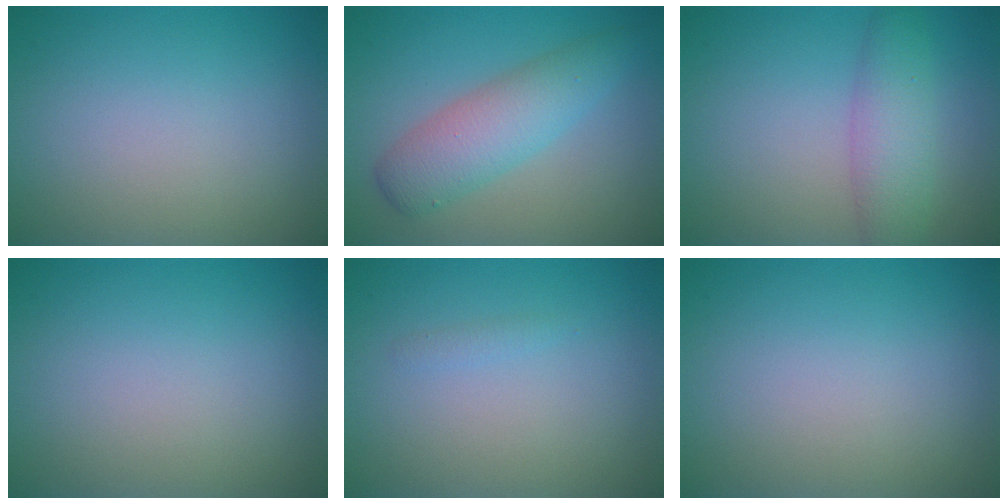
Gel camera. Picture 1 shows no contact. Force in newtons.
{"total": 4.7, "press": 4.7, "slide": 0.2}
{"total": 4.0, "press": 4.0, "slide": 0.0}
{"total": 0.0}
{"total": 0.6, "press": 0.6, "slide": 0.0}
{"total": 0.0}